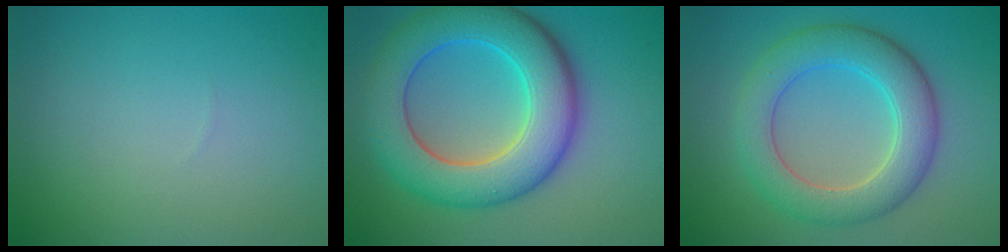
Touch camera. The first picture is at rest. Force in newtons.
{"total": 10.0, "press": 10.0, "slide": 0.4}
{"total": 6.5, "press": 6.5, "slide": 0.3}